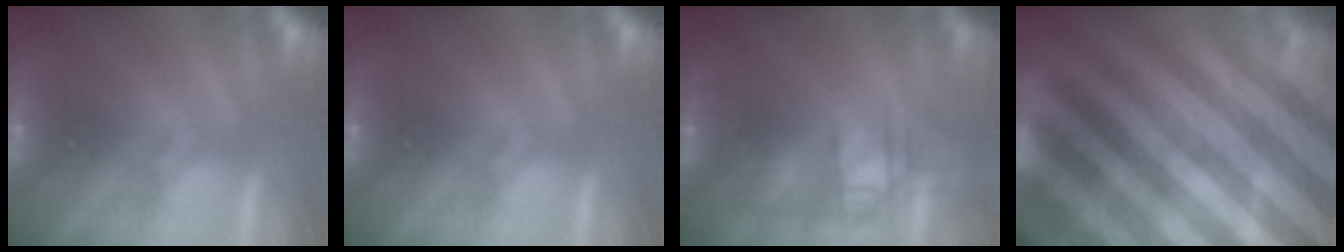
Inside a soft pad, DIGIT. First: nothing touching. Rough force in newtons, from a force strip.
{"total": 0.0}
{"total": 2.2}
{"total": 9.5}